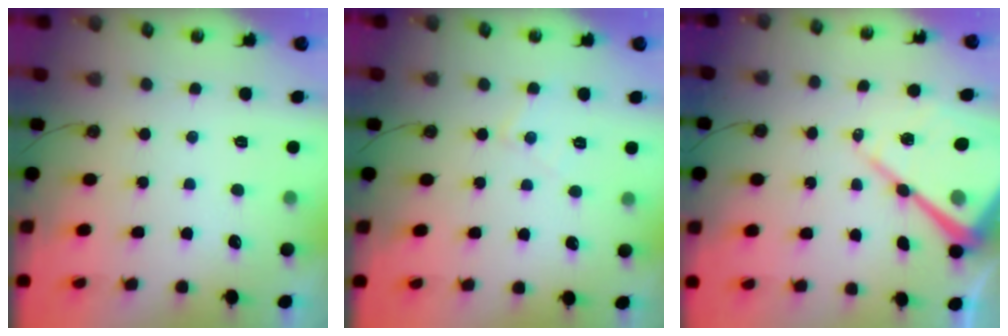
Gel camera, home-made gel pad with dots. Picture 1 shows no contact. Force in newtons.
{"total": 5.4, "press": 5.4, "slide": 0.3}
{"total": 18.7, "press": 18.6, "slide": 1.8}